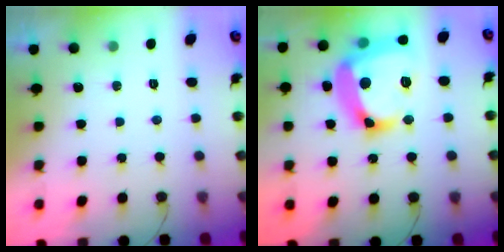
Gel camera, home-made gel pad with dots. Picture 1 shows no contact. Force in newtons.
{"total": 22.5, "press": 22.4, "slide": 1.9}